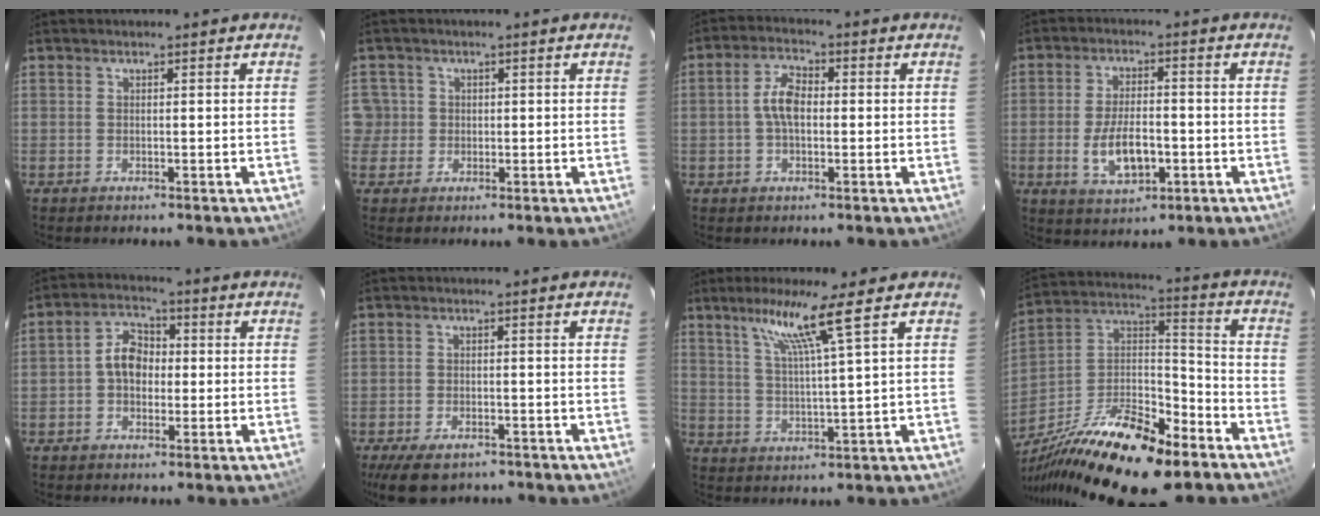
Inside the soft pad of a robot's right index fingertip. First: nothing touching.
{"total": 4.2, "force": [0.0, 4.2, 0.4], "torque": [0.005, 0.024, 0.005]}
{"total": 5.6, "force": [-0.2, 3.2, 4.7], "torque": [-0.094, 0.015, -0.002]}
{"total": 8.7, "force": [-2.3, 4.1, 7.3], "torque": [-0.146, -0.006, -0.034]}
{"total": 6.2, "force": [-0.4, 4.7, 4.1], "torque": [-0.075, 0.024, -0.008]}
{"total": 7.9, "force": [-5.6, 3.8, 4.1], "torque": [-0.099, -0.015, -0.091]}
{"total": 7.7, "force": [4.6, -1.5, 6.1], "torque": [-0.109, 0.000, 0.087]}
{"total": 26.3, "force": [-17.0, 8.8, 18.1], "torque": [-0.342, -0.020, -0.288]}